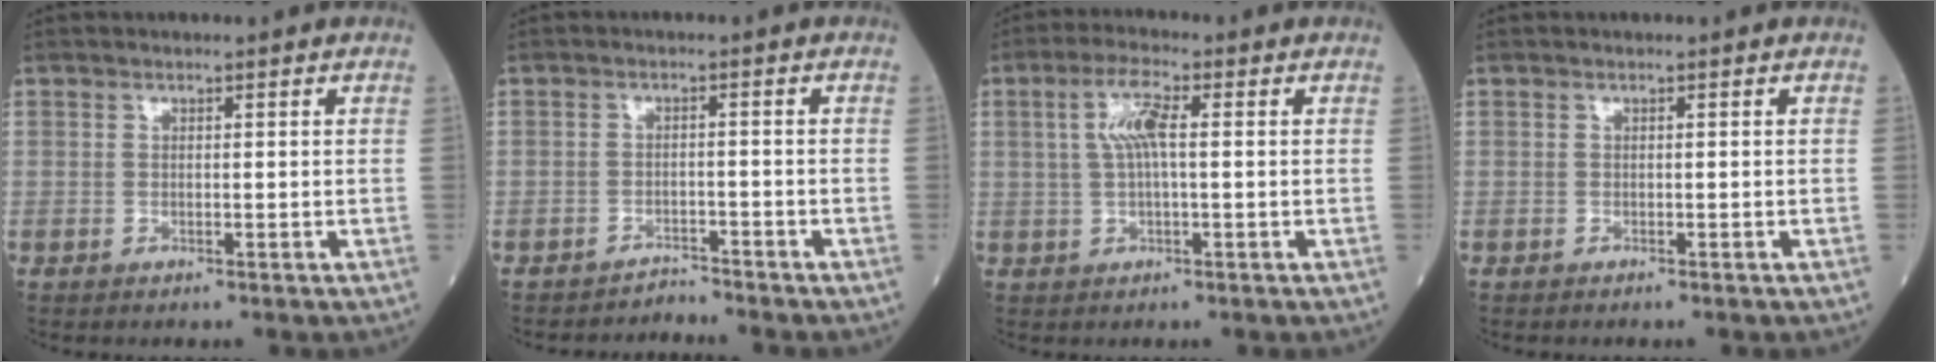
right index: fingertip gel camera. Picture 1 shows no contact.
{"total": 2.6, "force": [-2.2, -0.3, -1.2], "torque": [0.026, -0.007, -0.034]}
{"total": 5.0, "force": [0.9, 0.9, 4.9], "torque": [-0.103, 0.012, 0.017]}
{"total": 0.7, "force": [-0.6, 0.2, 0.3], "torque": [-0.007, -0.001, -0.008]}